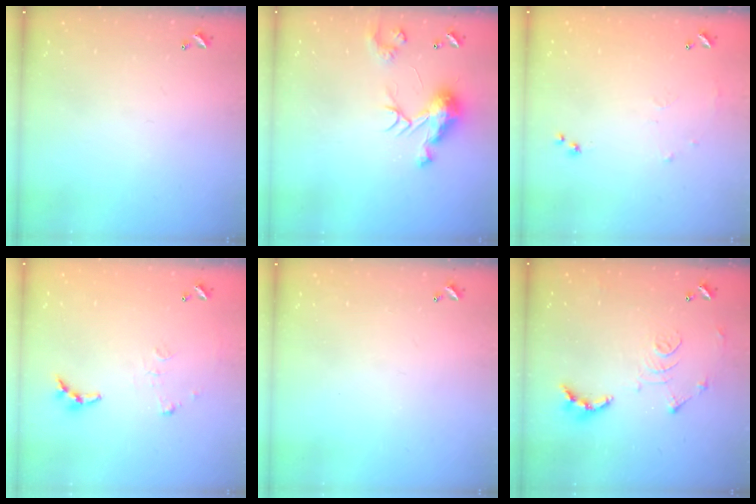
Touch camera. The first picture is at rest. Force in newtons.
{"total": 9.7, "press": 9.7, "slide": 0.8}
{"total": 6.0, "press": 5.9, "slide": 1.0}
{"total": 6.2, "press": 6.2, "slide": 0.4}
{"total": 0.0}
{"total": 12.0, "press": 11.9, "slide": 1.3}